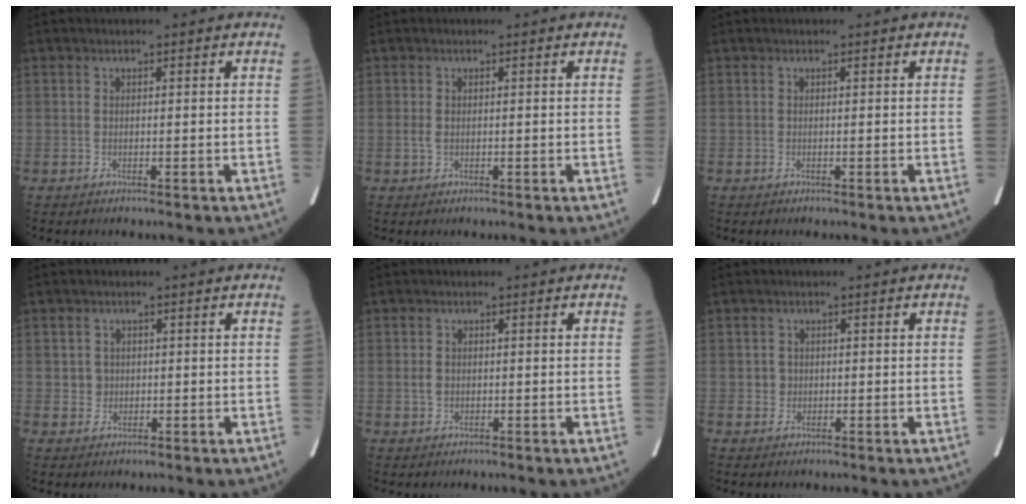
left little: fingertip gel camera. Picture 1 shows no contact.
{"total": 0.9, "force": [0.0, 0.6, 0.7], "torque": [-0.019, -0.001, 0.002]}
{"total": 0.0}
{"total": 1.9, "force": [0.2, 1.9, 0.2], "torque": [-0.003, 0.003, 0.005]}
{"total": 1.4, "force": [-0.1, 1.1, 0.8], "torque": [-0.019, 0.001, 0.003]}
{"total": 1.4, "force": [0.0, 1.4, 0.1], "torque": [0.000, 0.003, 0.001]}